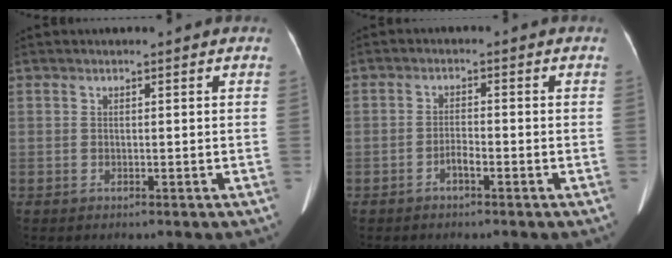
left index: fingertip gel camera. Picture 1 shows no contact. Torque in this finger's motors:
{"motor_torque": [-0.13, -0.10, -0.05, -0.01]}